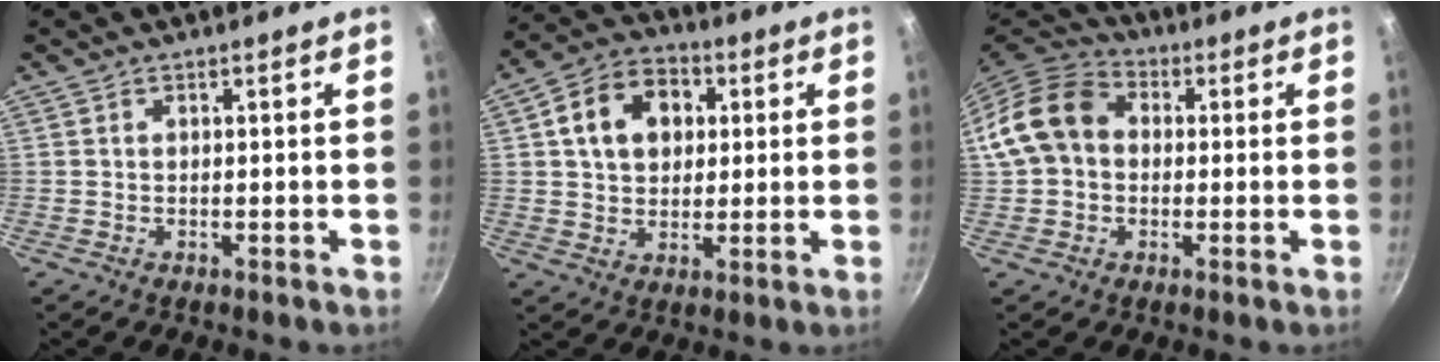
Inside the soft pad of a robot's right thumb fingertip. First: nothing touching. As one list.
[{"total": 12.1, "force": [3.0, 9.2, 7.3], "torque": [-0.099, 0.016, 0.040]}, {"total": 12.8, "force": [0.9, 10.1, 7.9], "torque": [-0.125, 0.033, 0.002]}]